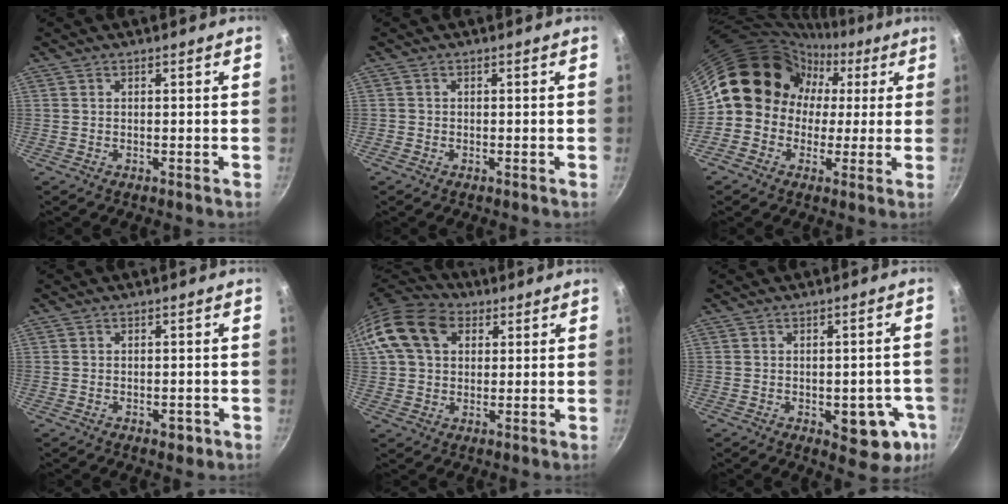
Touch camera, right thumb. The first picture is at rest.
{"total": 0.6, "force": [-0.3, 0.5, 0.0], "torque": [0.000, 0.002, -0.009]}
{"total": 14.6, "force": [0.8, 13.3, 5.9], "torque": [-0.042, 0.041, -0.006]}
{"total": 2.2, "force": [-0.9, 1.4, 1.4], "torque": [-0.011, 0.009, -0.008]}
{"total": 14.8, "force": [4.8, 10.8, 8.9], "torque": [-0.154, 0.018, 0.073]}
{"total": 10.4, "force": [-3.1, 5.7, 8.2], "torque": [-0.049, 0.009, -0.033]}